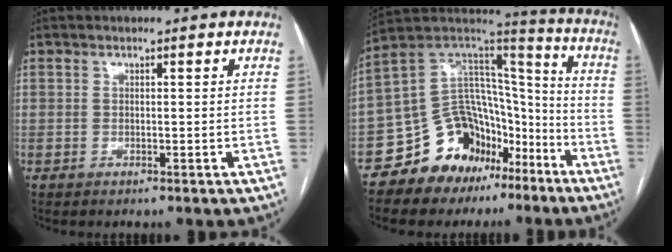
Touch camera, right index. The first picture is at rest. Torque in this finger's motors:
{"motor_torque": [-0.12, 0.00, -0.52, -0.21]}